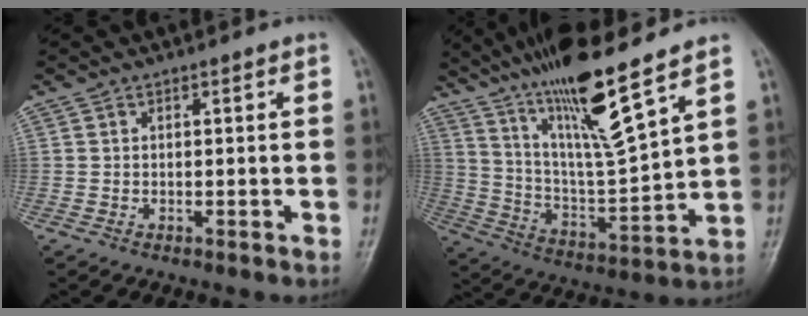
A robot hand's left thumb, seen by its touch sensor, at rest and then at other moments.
{"total": 17.9, "force": [12.3, 1.7, 12.9], "torque": [-0.219, -0.066, 0.229]}